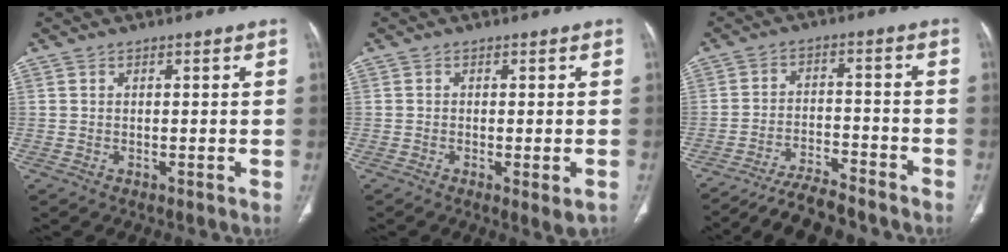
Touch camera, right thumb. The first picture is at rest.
{"total": 2.7, "force": [-1.2, 0.6, 2.4], "torque": [-0.035, -0.008, -0.014]}
{"total": 9.5, "force": [-8.9, 1.7, 2.7], "torque": [-0.046, 0.051, -0.147]}